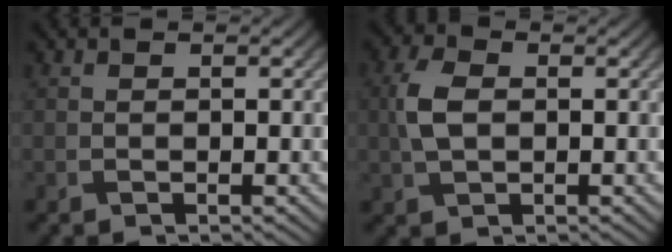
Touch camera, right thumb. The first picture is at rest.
{"total": 4.7, "force": [0.3, 3.1, 3.5], "torque": [-0.088, 0.004, 0.003]}